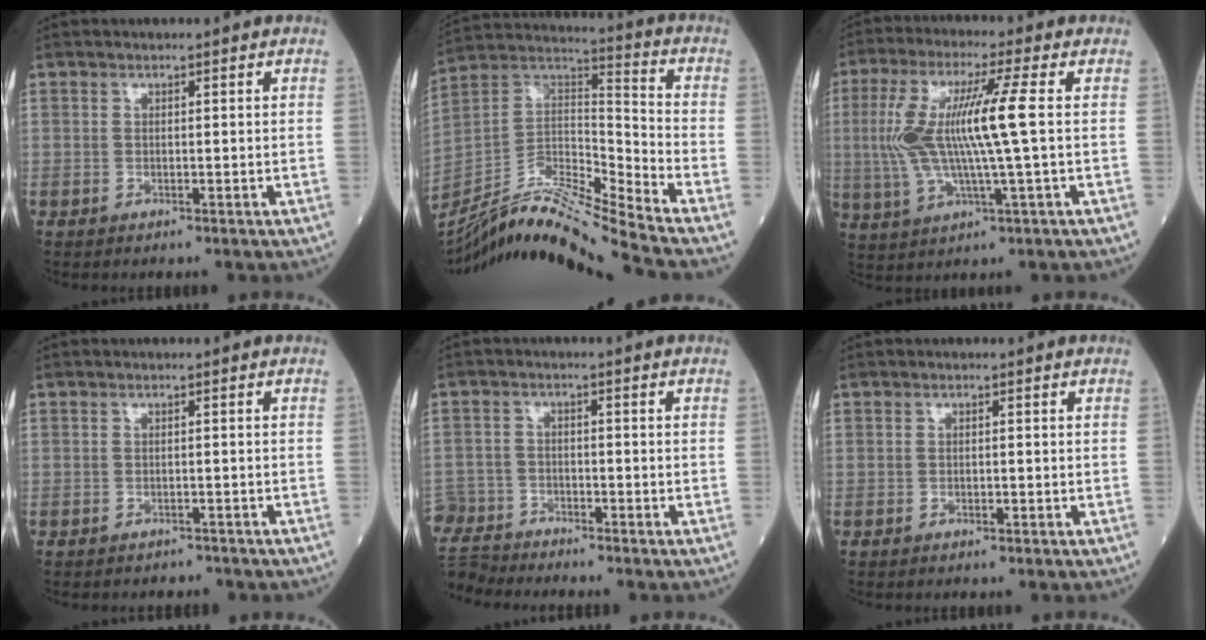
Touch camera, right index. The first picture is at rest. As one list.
[{"total": 19.1, "force": [-17.4, -2.2, 7.7], "torque": [-0.151, 0.019, -0.314]}, {"total": 12.4, "force": [0.9, 0.5, 12.4], "torque": [-0.266, 0.011, 0.015]}, {"total": 3.1, "force": [-2.8, 1.3, 0.2], "torque": [-0.005, 0.002, -0.033]}, {"total": 7.8, "force": [-7.5, 2.2, -0.2], "torque": [-0.008, 0.004, -0.150]}, {"total": 0.6, "force": [-0.3, 0.2, 0.5], "torque": [-0.010, -0.001, -0.005]}]